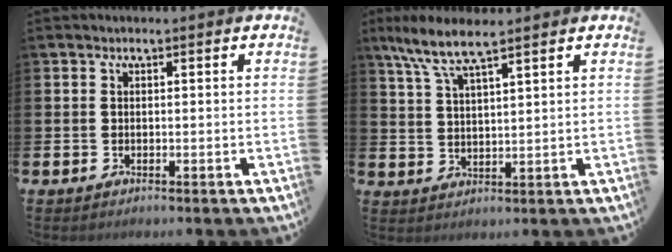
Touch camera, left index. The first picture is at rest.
{"total": 6.7, "force": [5.4, 1.1, 3.9], "torque": [-0.091, -0.010, 0.095]}